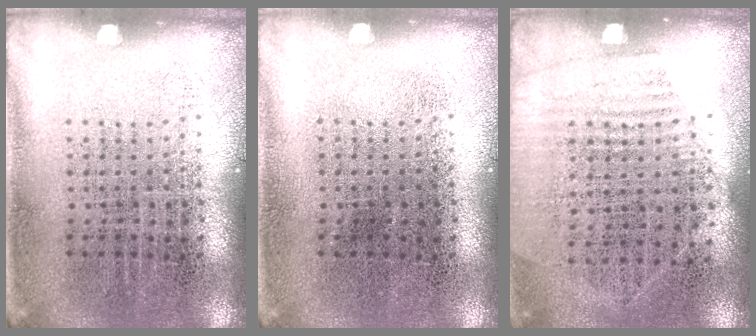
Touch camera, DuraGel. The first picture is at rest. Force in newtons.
{"total": 0.0}
{"total": 1.3, "press": 1.1, "slide": 0.7}